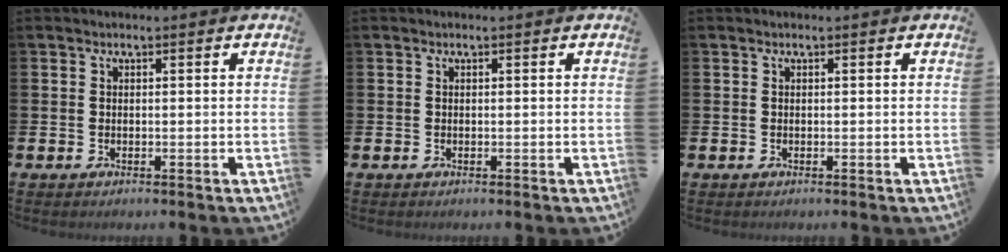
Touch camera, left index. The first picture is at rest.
{"total": 0.0}
{"total": 0.0}